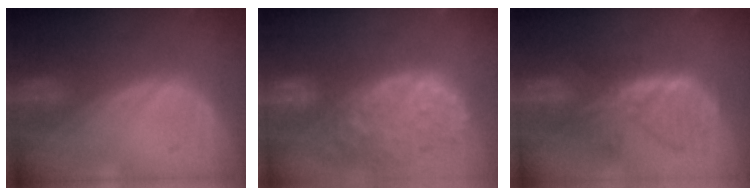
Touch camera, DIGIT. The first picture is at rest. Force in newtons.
{"total": 13.5, "press": 11.1, "slide": 7.8}
{"total": 7.8, "press": 7.0, "slide": 3.4}